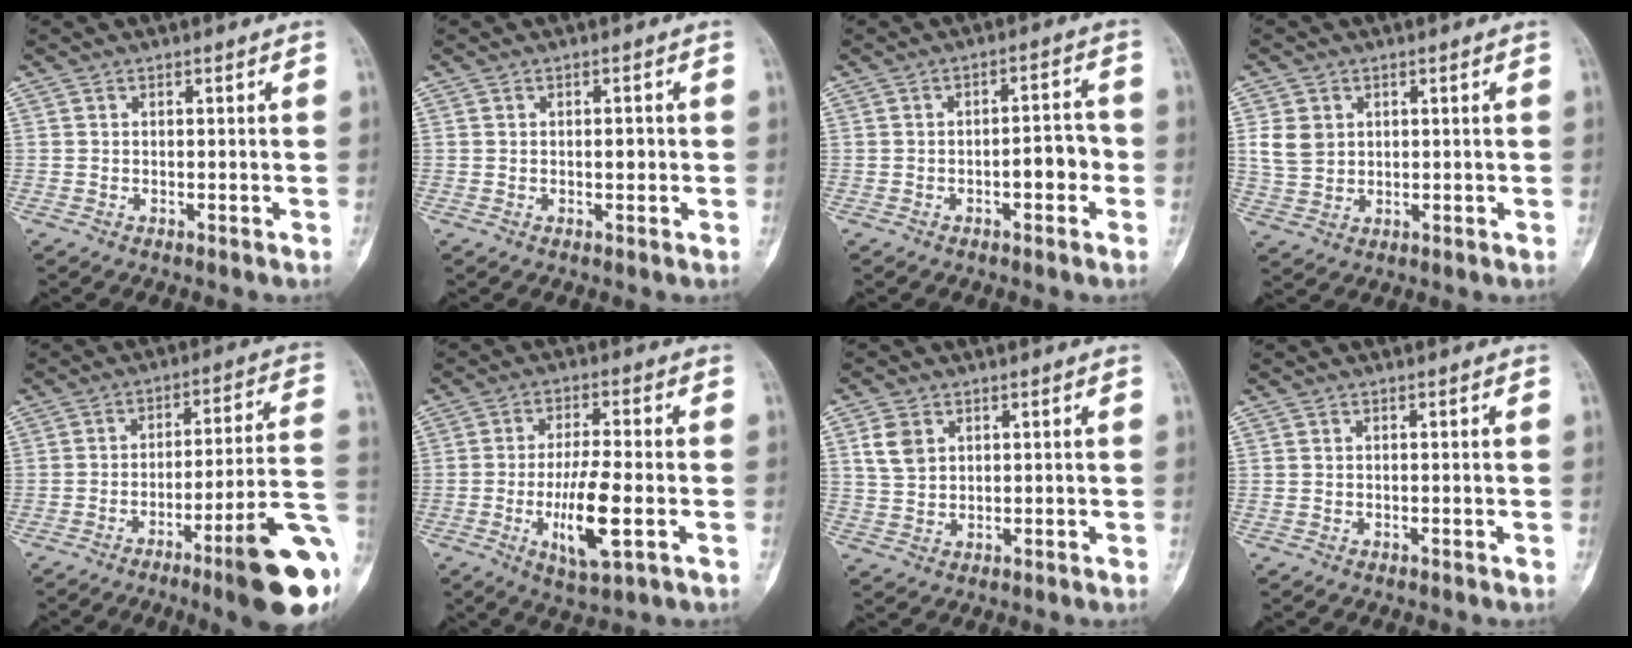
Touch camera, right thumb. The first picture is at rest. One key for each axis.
{"total": 1.8, "fx": 0.0, "fy": 0.9, "fz": 1.5, "tx": -0.016, "ty": 0.001, "tz": -0.003}
{"total": 5.3, "fx": -1.5, "fy": 2.3, "fz": 4.5, "tx": -0.053, "ty": 0.023, "tz": -0.023}
{"total": 5.6, "fx": 1.5, "fy": 4.5, "fz": 2.8, "tx": -0.041, "ty": -0.003, "tz": 0.037}
{"total": 18.0, "fx": -7.7, "fy": 2.2, "fz": 16.1, "tx": -0.174, "ty": 0.040, "tz": -0.106}
{"total": 10.6, "fx": -2.7, "fy": 2.7, "fz": 9.9, "tx": -0.186, "ty": -0.002, "tz": -0.042}
{"total": 4.8, "fx": 1.9, "fy": 3.5, "fz": 2.7, "tx": -0.041, "ty": -0.004, "tz": 0.041}
{"total": 0.0}